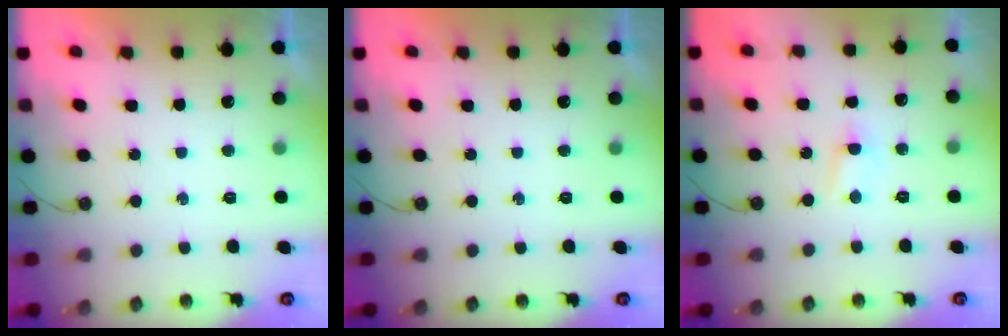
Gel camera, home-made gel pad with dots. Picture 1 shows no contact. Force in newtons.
{"total": 0.0}
{"total": 2.8, "press": 2.8, "slide": 0.4}